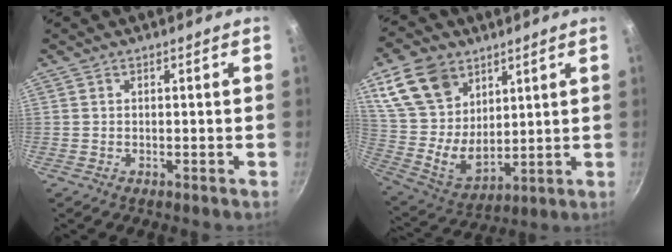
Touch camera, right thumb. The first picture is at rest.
{"total": 17.8, "force": [9.1, 12.1, 9.3], "torque": [-0.157, -0.041, 0.189]}